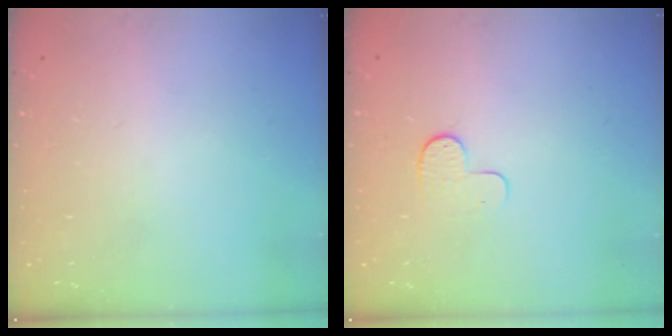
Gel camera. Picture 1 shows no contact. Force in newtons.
{"total": 4.6, "press": 4.6, "slide": 0.4}